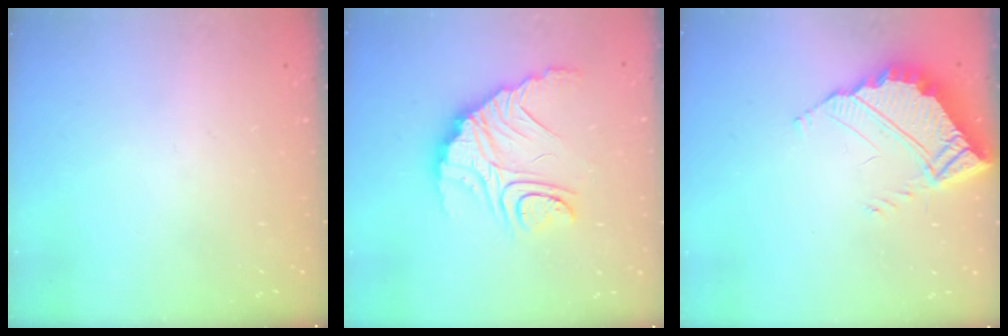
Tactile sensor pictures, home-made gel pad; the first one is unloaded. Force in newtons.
{"total": 16.2, "press": 16.2, "slide": 1.4}
{"total": 6.1, "press": 6.1, "slide": 0.3}